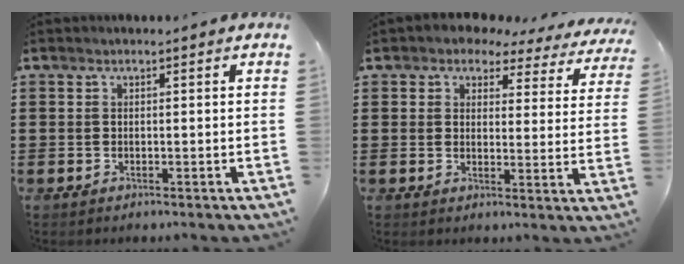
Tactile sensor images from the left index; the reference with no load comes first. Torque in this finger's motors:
{"motor_torque": [2.14, 0.00, 1.05, 0.06]}